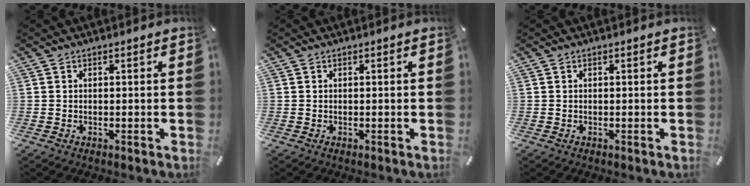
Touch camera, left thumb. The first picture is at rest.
{"total": 0.0}
{"total": 0.0}